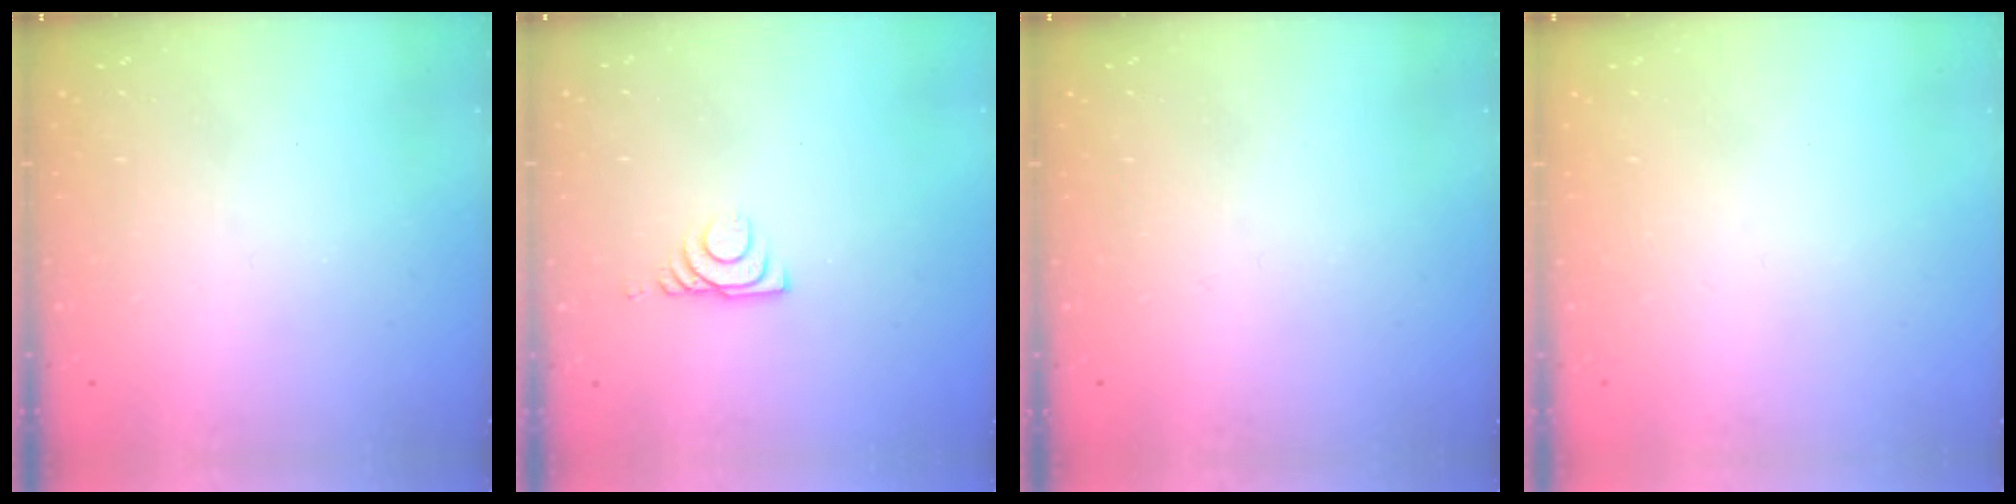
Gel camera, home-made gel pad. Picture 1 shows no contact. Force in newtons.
{"total": 6.9, "press": 6.9, "slide": 0.8}
{"total": 2.8, "press": 2.8, "slide": 0.4}
{"total": 1.5, "press": 1.5, "slide": 0.1}